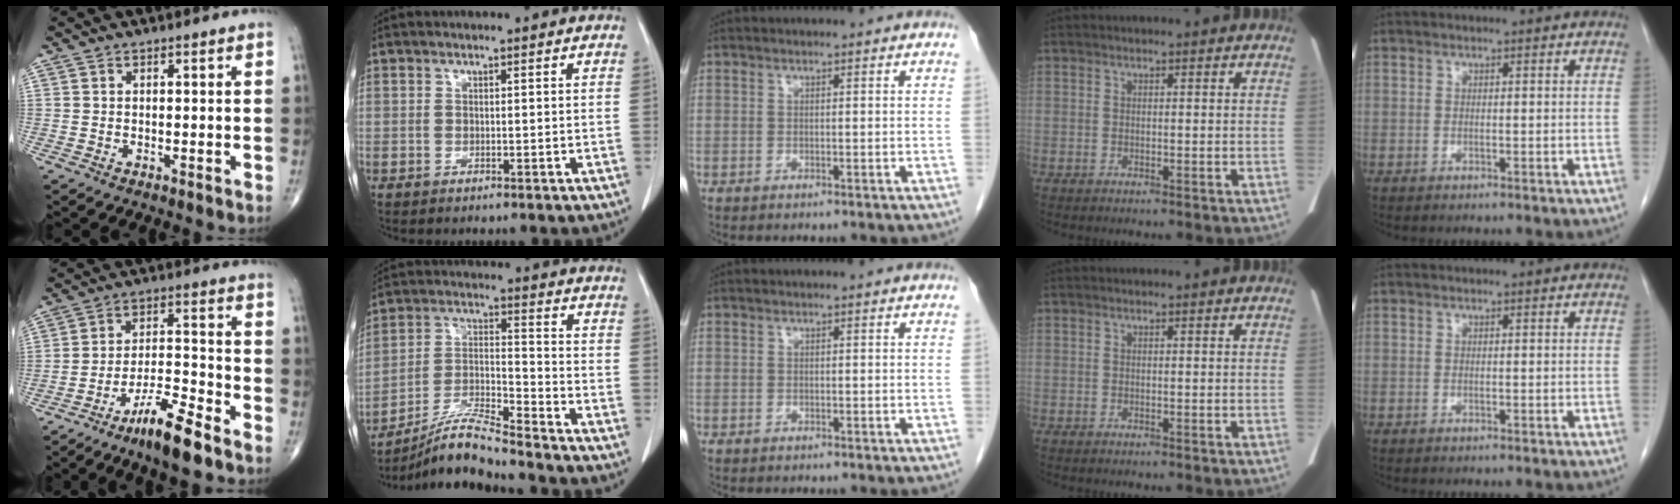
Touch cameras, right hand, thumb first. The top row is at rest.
{"thumb": {"total": 11.0, "force": [-7.8, 1.7, 7.5], "torque": [-0.136, 0.056, -0.140]}, "index": {"total": 9.9, "force": [-9.0, -1.2, 3.9], "torque": [-0.080, -0.003, -0.166]}}